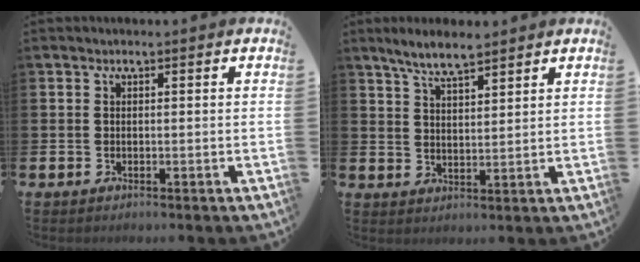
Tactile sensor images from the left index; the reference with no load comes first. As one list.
[{"total": 5.9, "force": [5.3, 1.1, 2.4], "torque": [-0.054, -0.015, 0.095]}]